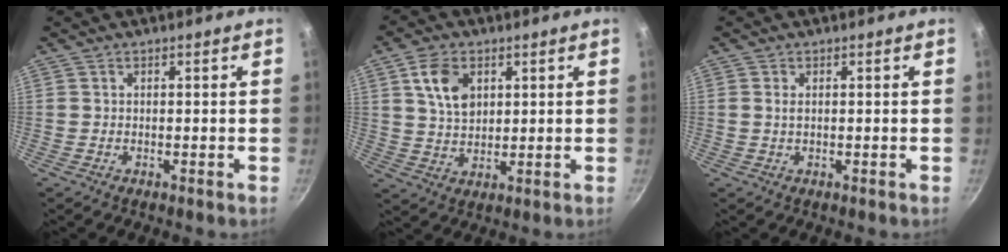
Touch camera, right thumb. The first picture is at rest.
{"total": 8.1, "force": [3.0, 5.3, 5.3], "torque": [-0.086, -0.011, 0.060]}
{"total": 1.2, "force": [0.3, 0.6, 1.0], "torque": [-0.020, 0.000, 0.003]}